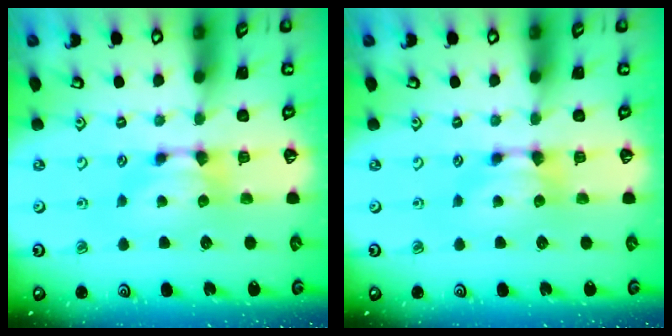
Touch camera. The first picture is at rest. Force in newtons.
{"total": 0.0}